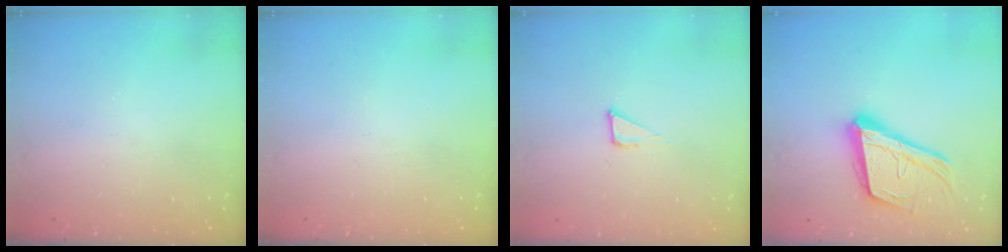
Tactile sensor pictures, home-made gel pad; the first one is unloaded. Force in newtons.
{"total": 0.0}
{"total": 2.3, "press": 2.3, "slide": 0.1}
{"total": 20.2, "press": 19.7, "slide": 4.4}